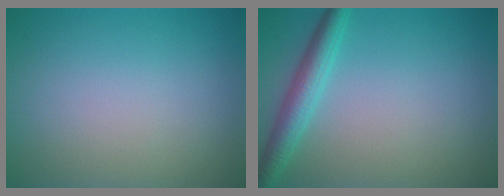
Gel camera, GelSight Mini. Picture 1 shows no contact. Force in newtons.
{"total": 3.4, "press": 3.4, "slide": 0.1}